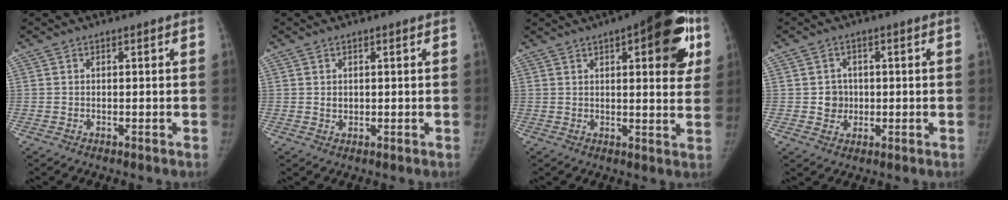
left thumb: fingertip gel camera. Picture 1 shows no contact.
{"total": 1.3, "force": [0.4, 1.1, 0.5], "torque": [-0.001, -0.003, 0.010]}
{"total": 18.3, "force": [7.3, 6.6, 15.4], "torque": [-0.162, -0.008, 0.087]}
{"total": 3.8, "force": [0.0, 3.7, 1.0], "torque": [0.009, 0.005, 0.002]}